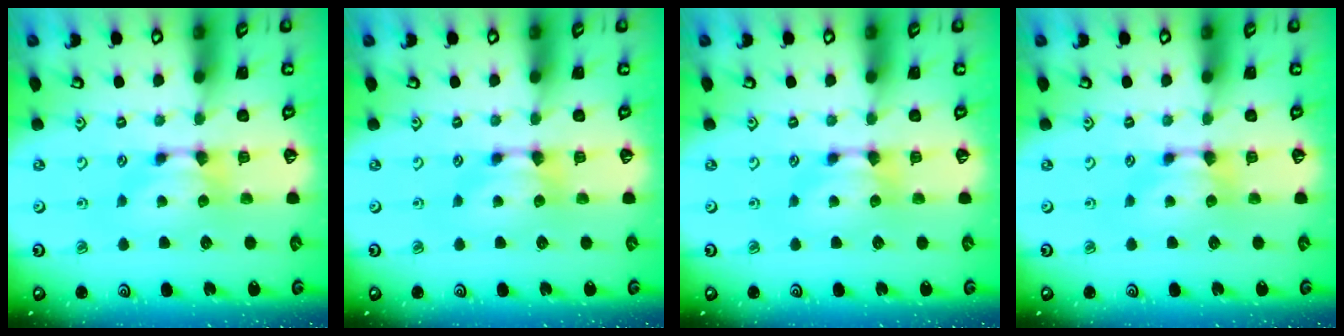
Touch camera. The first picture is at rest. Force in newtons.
{"total": 0.0}
{"total": 0.0}
{"total": 0.0}